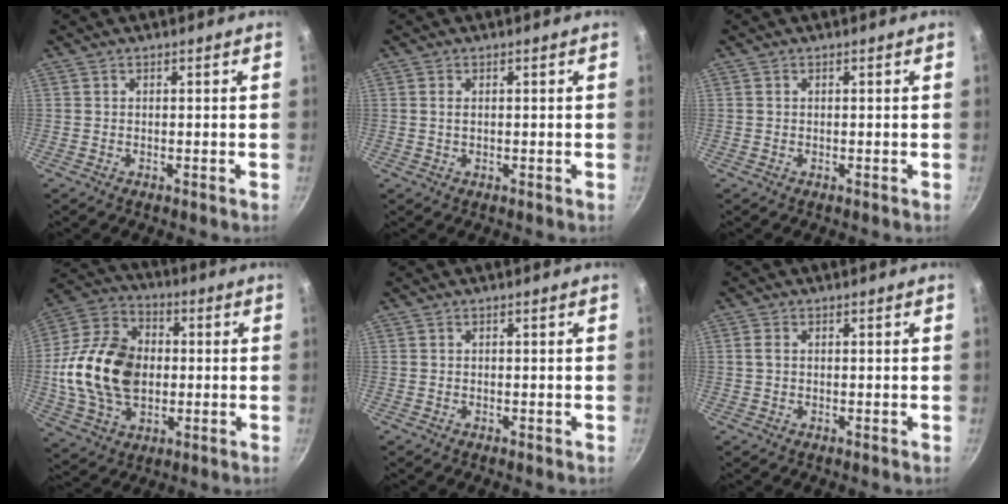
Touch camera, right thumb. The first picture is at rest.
{"total": 1.2, "force": [0.2, 0.7, 1.0], "torque": [-0.019, 0.001, 0.002]}
{"total": 0.0}
{"total": 21.1, "force": [-0.2, 14.9, 14.9], "torque": [-0.258, 0.022, -0.008]}
{"total": 0.0}
{"total": 1.6, "force": [0.2, 1.1, 1.2], "torque": [-0.025, 0.003, 0.001]}